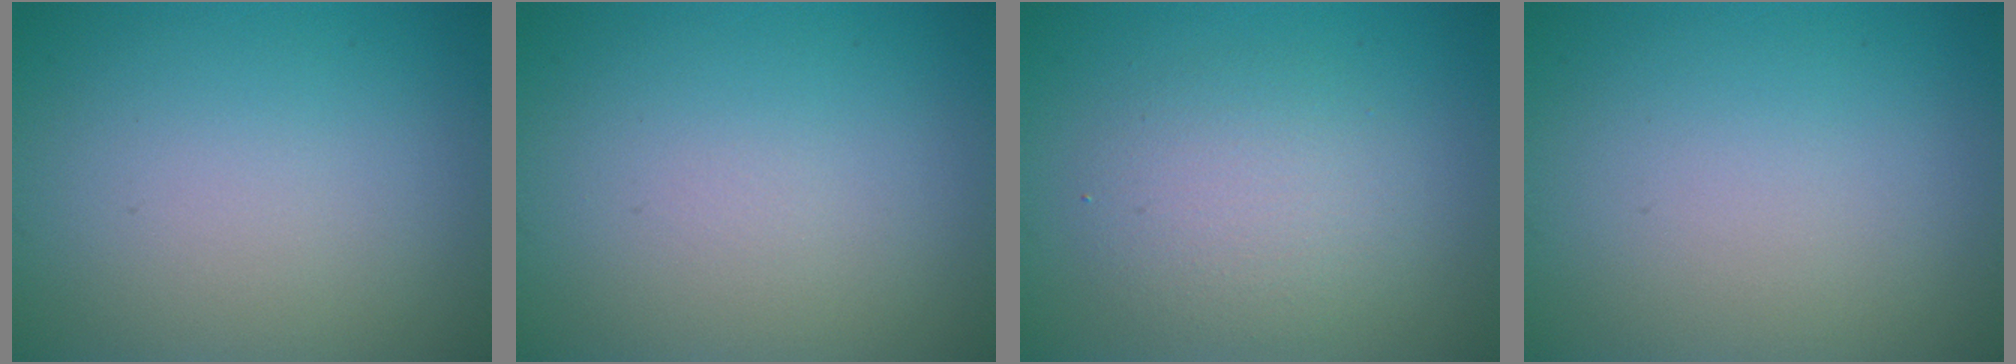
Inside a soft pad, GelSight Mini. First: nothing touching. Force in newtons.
{"total": 0.0}
{"total": 3.4, "press": 3.4, "slide": 0.2}
{"total": 0.0}